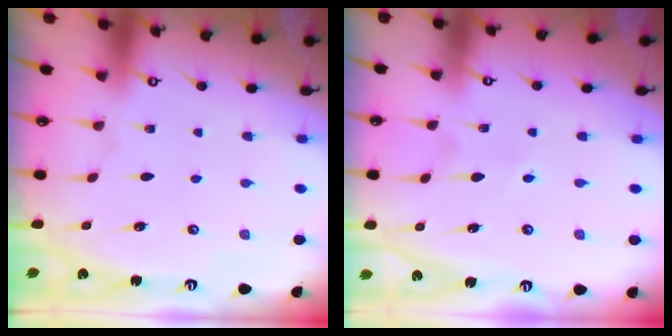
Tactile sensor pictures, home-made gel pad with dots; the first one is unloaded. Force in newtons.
{"total": 3.2, "press": 3.2, "slide": 0.4}